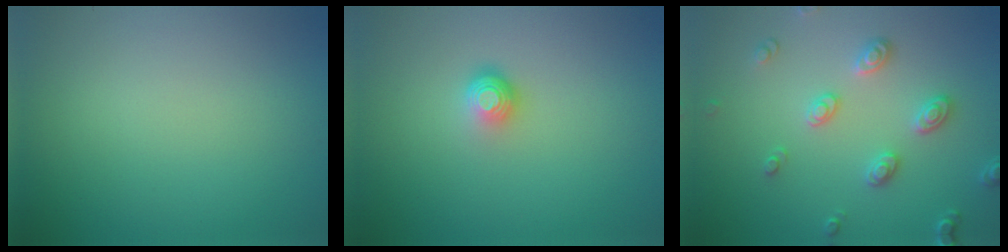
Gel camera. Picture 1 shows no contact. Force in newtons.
{"total": 1.8, "press": 1.2, "slide": 1.3}
{"total": 2.9, "press": 2.7, "slide": 1.1}